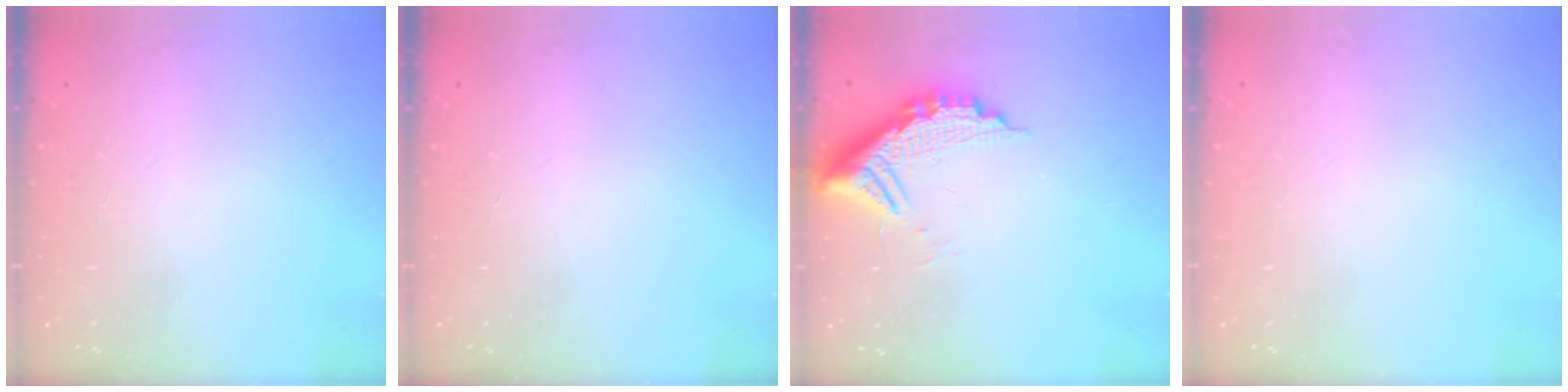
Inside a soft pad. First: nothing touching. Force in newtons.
{"total": 0.0}
{"total": 11.5, "press": 11.4, "slide": 1.1}
{"total": 0.0}